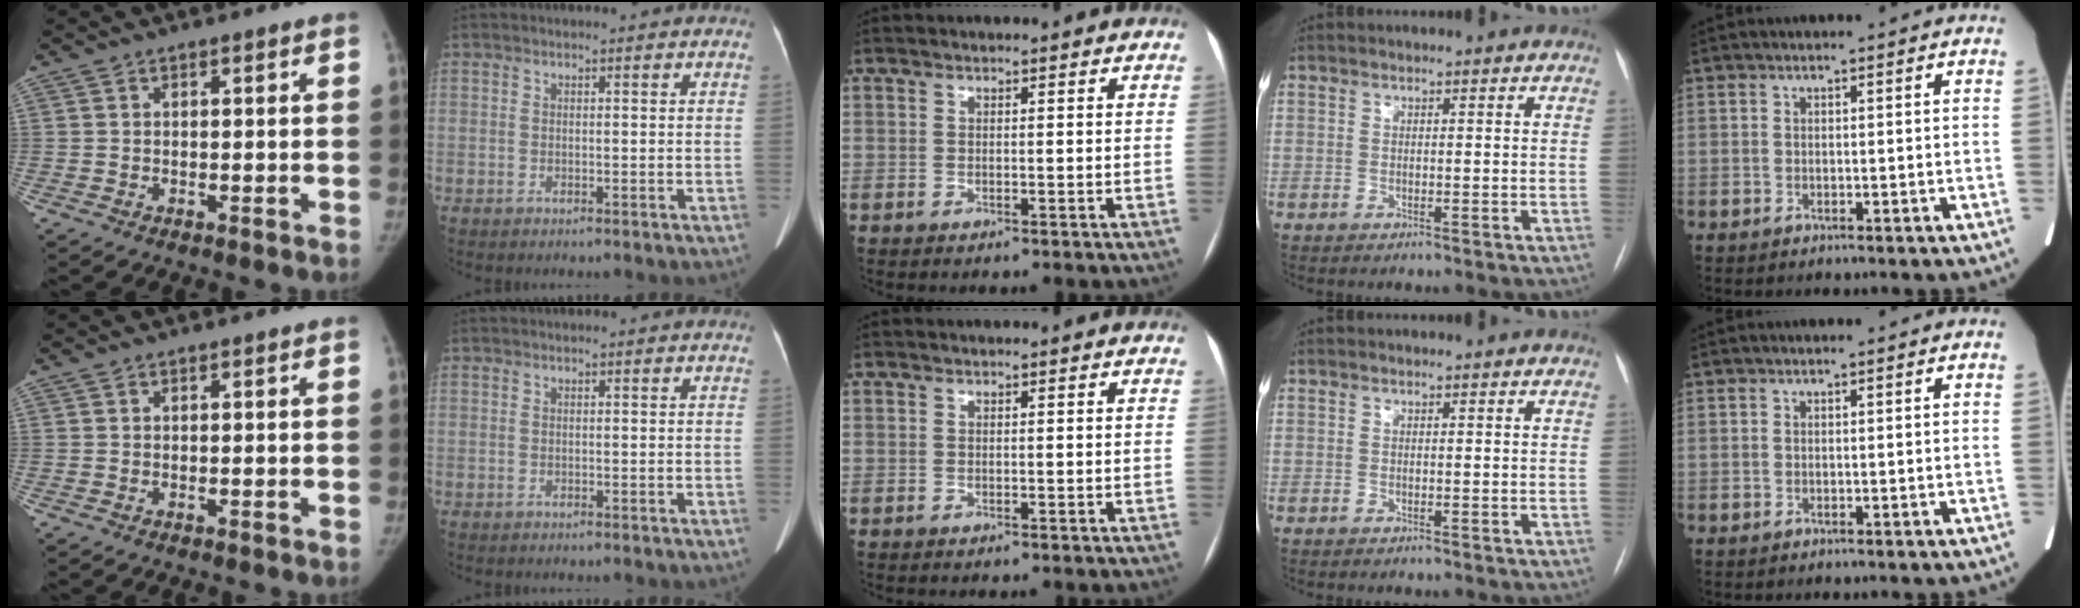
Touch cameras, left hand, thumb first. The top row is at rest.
{}